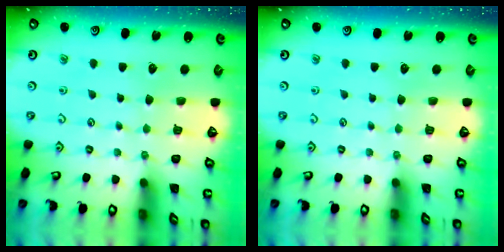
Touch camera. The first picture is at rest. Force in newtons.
{"total": 0.0}